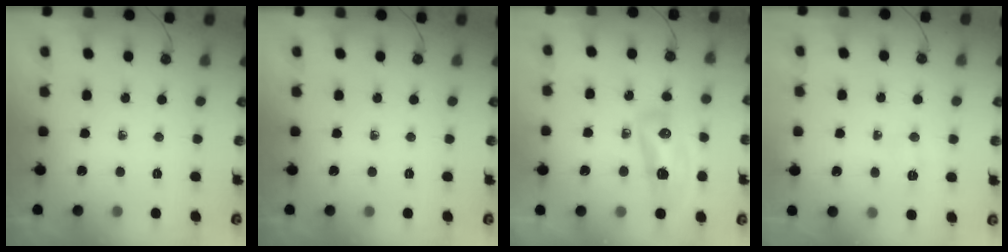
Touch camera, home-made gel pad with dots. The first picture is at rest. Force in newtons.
{"total": 0.0}
{"total": 10.8, "press": 10.6, "slide": 1.9}
{"total": 5.7, "press": 5.4, "slide": 2.1}